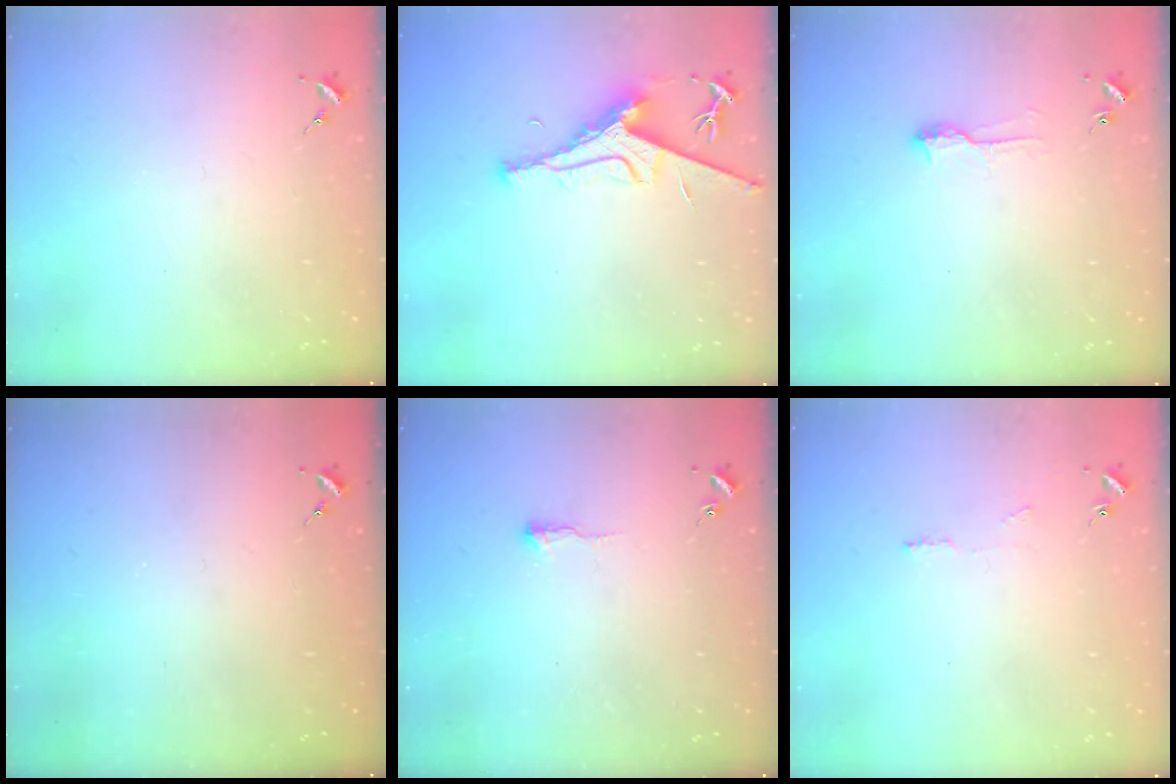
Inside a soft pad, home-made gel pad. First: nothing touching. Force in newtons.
{"total": 8.1, "press": 8.0, "slide": 1.0}
{"total": 6.6, "press": 6.5, "slide": 0.8}
{"total": 0.0}
{"total": 2.9, "press": 2.9, "slide": 0.6}
{"total": 4.4, "press": 4.3, "slide": 0.5}